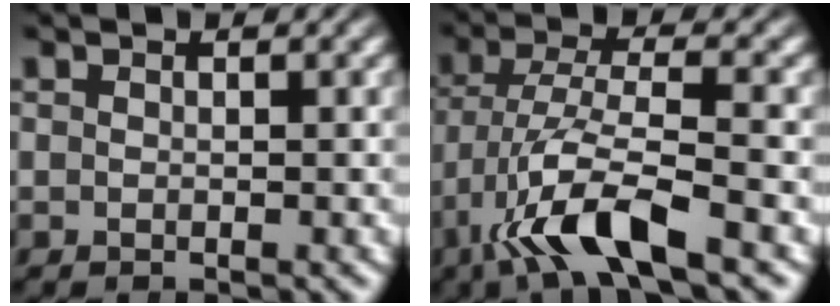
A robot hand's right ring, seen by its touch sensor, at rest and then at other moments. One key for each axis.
{"total": 6.6, "fx": -1.6, "fy": 3.0, "fz": 5.7, "tx": -0.123, "ty": -0.027, "tz": -0.013}